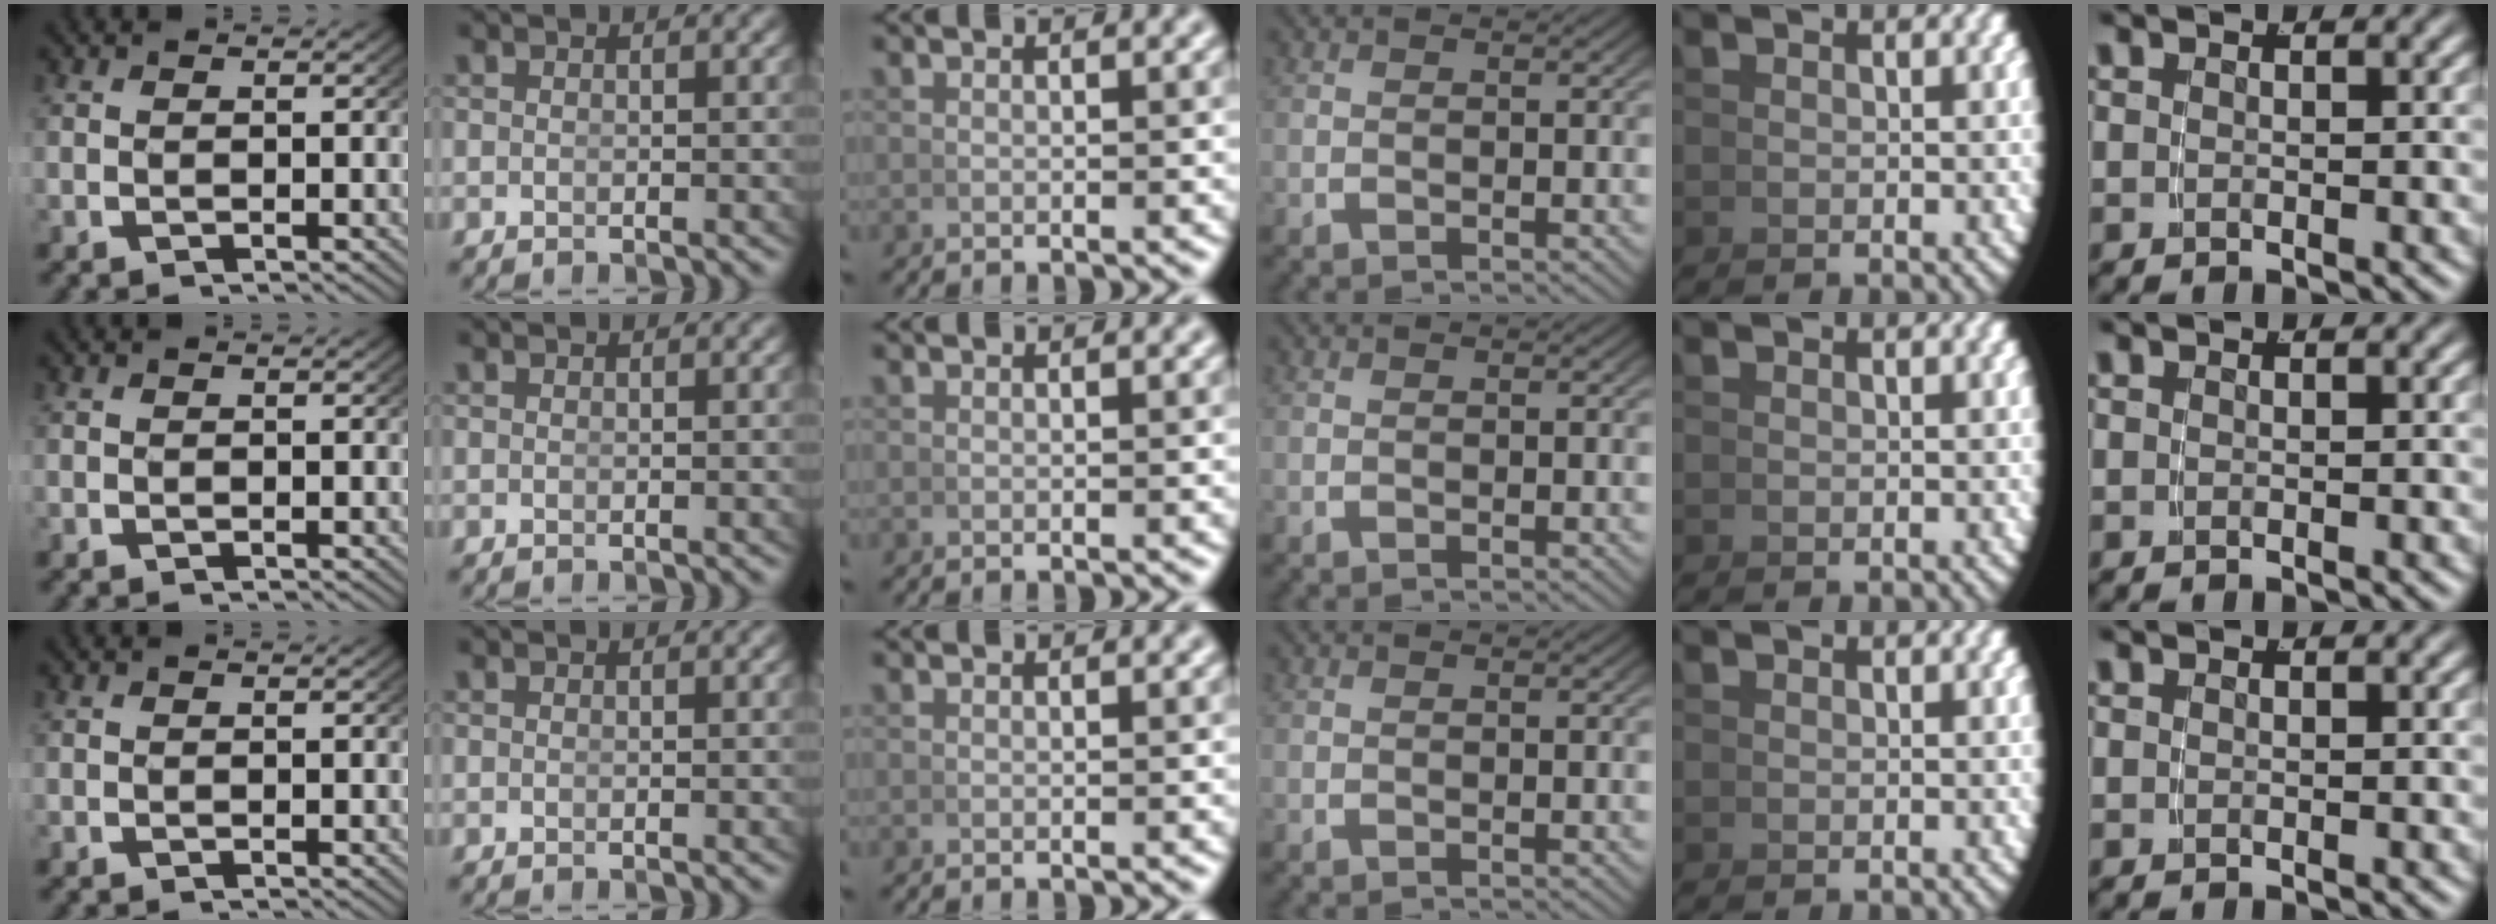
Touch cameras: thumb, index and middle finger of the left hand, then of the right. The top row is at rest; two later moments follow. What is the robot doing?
{"motion": "lift_and_place", "object": "dispenser bottle"}